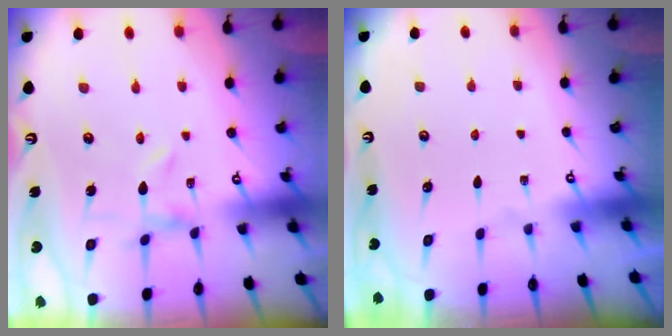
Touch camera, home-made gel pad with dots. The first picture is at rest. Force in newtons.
{"total": 0.0}